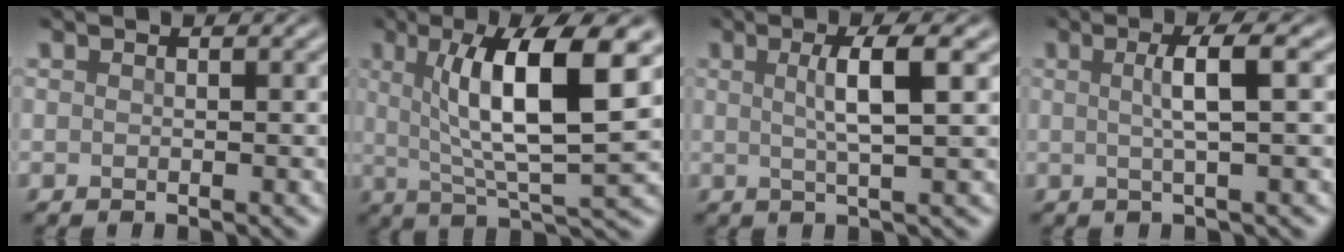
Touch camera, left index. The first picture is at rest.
{"total": 9.9, "force": [2.4, 2.4, 9.3], "torque": [-0.137, -0.010, 0.043]}
{"total": 4.1, "force": [0.7, 0.9, 4.0], "torque": [-0.061, 0.000, 0.009]}
{"total": 3.5, "force": [0.3, 0.7, 3.4], "torque": [-0.055, 0.003, 0.000]}